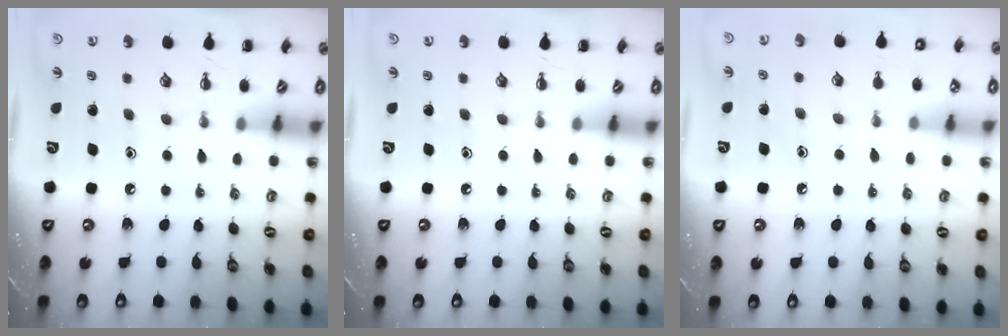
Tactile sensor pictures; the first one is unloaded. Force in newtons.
{"total": 0.0}
{"total": 7.9, "press": 7.5, "slide": 2.5}